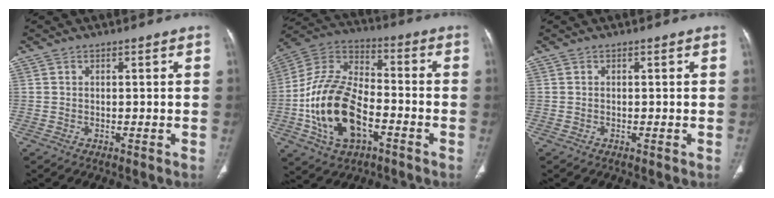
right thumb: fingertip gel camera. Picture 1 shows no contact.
{"total": 19.0, "force": [-5.7, 10.6, 14.7], "torque": [-0.274, 0.031, -0.106]}
{"total": 0.0}